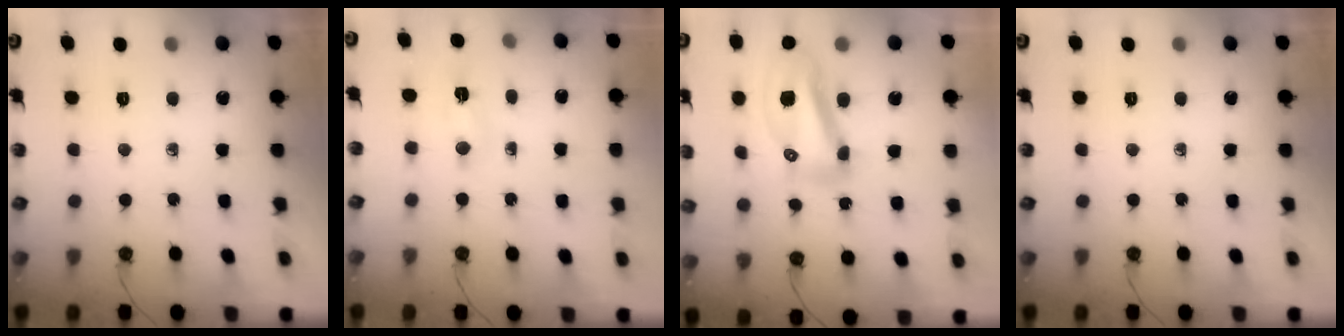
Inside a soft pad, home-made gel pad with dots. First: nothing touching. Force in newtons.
{"total": 4.9, "press": 3.8, "slide": 3.1}
{"total": 12.2, "press": 12.1, "slide": 1.4}
{"total": 0.0}